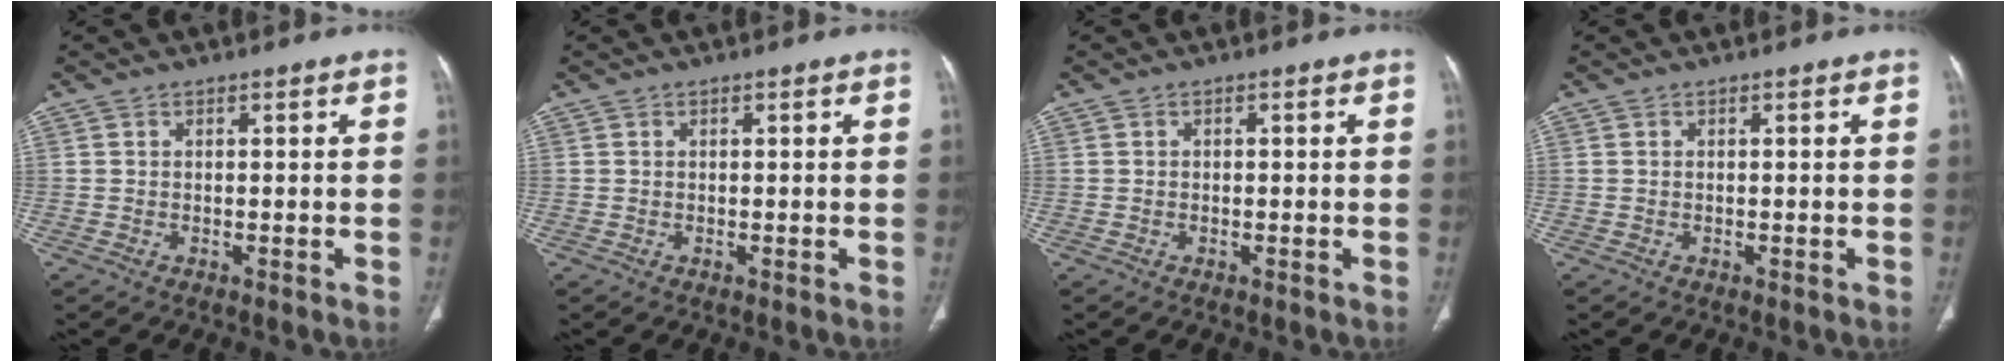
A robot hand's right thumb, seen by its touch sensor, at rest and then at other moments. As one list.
[{"total": 0.0}, {"total": 0.0}, {"total": 0.0}]